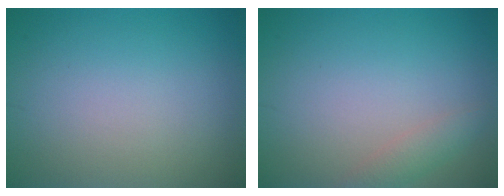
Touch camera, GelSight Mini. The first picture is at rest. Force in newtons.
{"total": 1.6, "press": 1.6, "slide": 0.2}